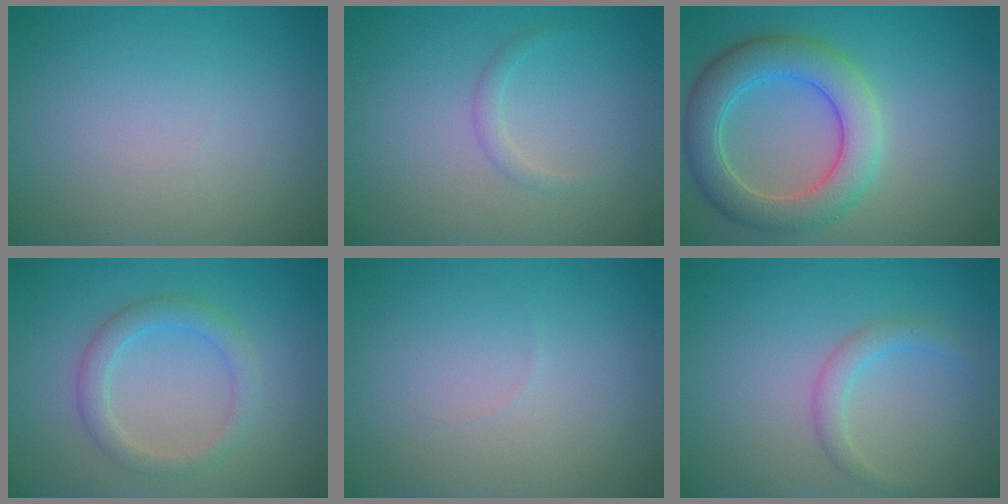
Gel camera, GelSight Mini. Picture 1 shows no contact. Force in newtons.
{"total": 1.0, "press": 1.0, "slide": 0.1}
{"total": 6.3, "press": 6.3, "slide": 0.6}
{"total": 2.7, "press": 2.6, "slide": 0.3}
{"total": 0.0}
{"total": 1.7, "press": 1.7, "slide": 0.0}